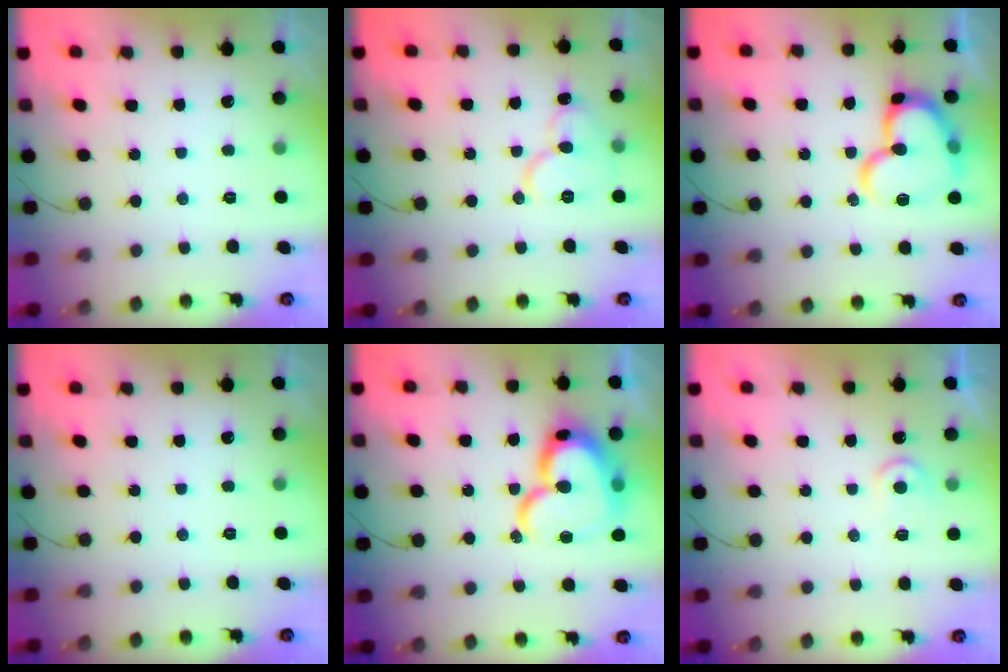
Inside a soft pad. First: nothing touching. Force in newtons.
{"total": 10.3, "press": 10.2, "slide": 1.2}
{"total": 17.9, "press": 17.8, "slide": 1.9}
{"total": 0.0}
{"total": 22.2, "press": 22.0, "slide": 2.6}
{"total": 5.0, "press": 5.0, "slide": 0.5}